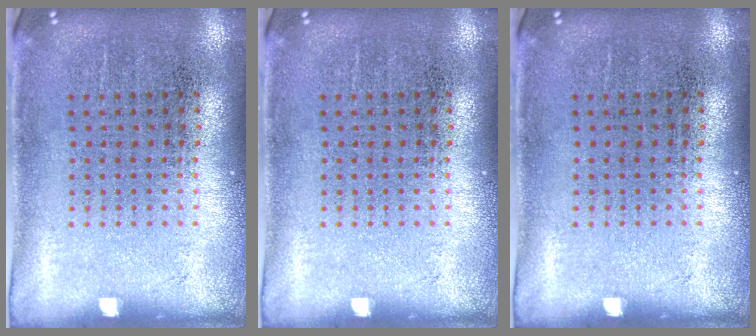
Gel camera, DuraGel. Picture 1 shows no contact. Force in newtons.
{"total": 0.0}
{"total": 0.0}